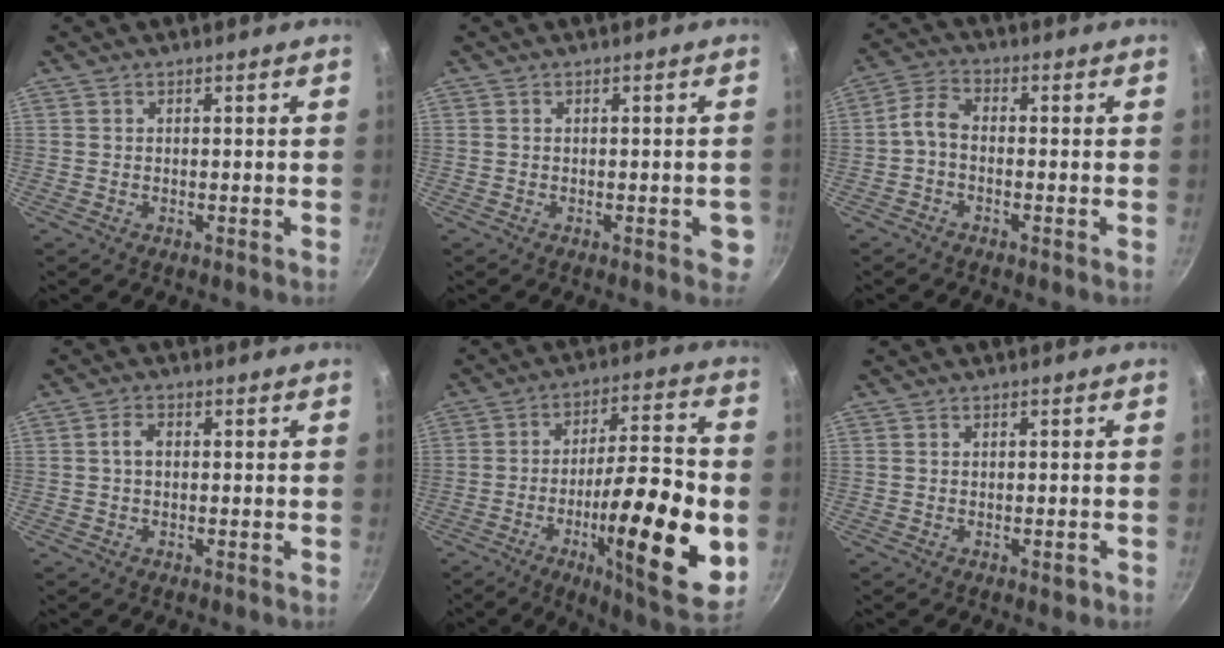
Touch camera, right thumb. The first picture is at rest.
{"total": 2.9, "force": [-0.9, 1.3, 2.5], "torque": [-0.013, 0.004, -0.011]}
{"total": 4.2, "force": [-1.3, 2.3, 3.2], "torque": [-0.076, 0.025, -0.038]}
{"total": 2.5, "force": [0.1, 1.6, 1.9], "torque": [-0.032, 0.008, -0.001]}
{"total": 25.2, "force": [-6.1, 6.7, 23.5], "torque": [-0.328, 0.019, -0.089]}
{"total": 1.1, "force": [-0.5, 0.6, 0.8], "torque": [-0.007, 0.005, -0.005]}